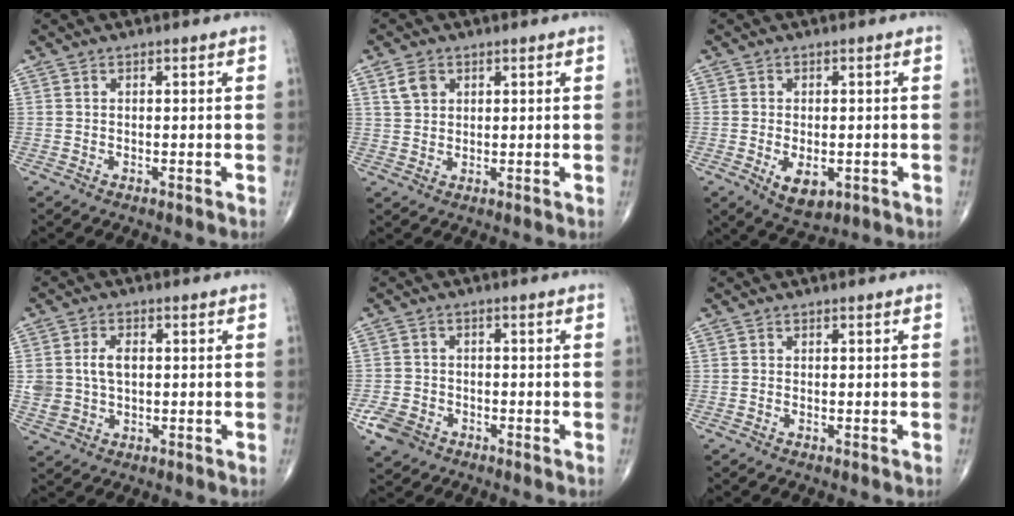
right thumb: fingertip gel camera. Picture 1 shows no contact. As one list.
[{"total": 3.7, "force": [1.7, 2.8, 1.8], "torque": [-0.023, -0.003, 0.036]}, {"total": 6.2, "force": [-1.7, 3.6, 4.7], "torque": [-0.069, -0.005, -0.016]}, {"total": 6.3, "force": [0.5, 4.3, 4.5], "torque": [-0.086, 0.006, 0.015]}, {"total": 5.6, "force": [-3.0, 4.2, 2.2], "torque": [-0.042, 0.009, -0.052]}, {"total": 0.0}]